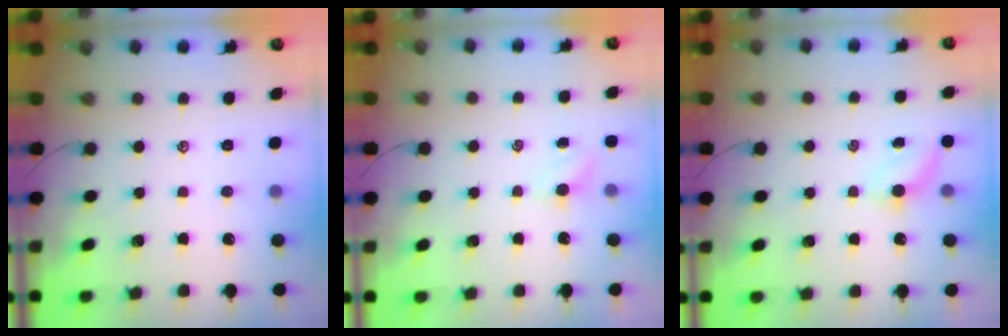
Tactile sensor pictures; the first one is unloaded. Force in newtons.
{"total": 3.2, "press": 3.0, "slide": 1.2}
{"total": 4.7, "press": 4.6, "slide": 1.1}